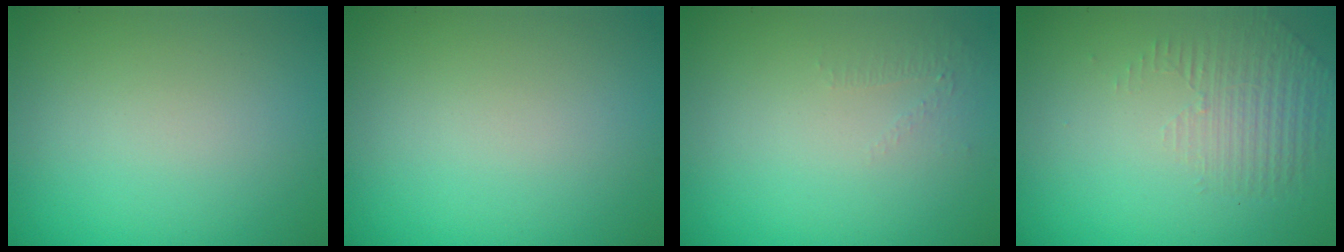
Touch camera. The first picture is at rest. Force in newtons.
{"total": 0.0}
{"total": 0.5, "press": 0.2, "slide": 0.5}
{"total": 1.3, "press": 0.5, "slide": 1.2}